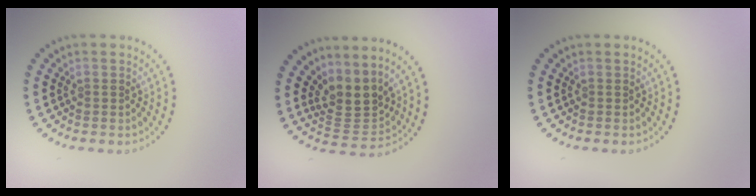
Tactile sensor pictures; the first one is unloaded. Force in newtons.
{"total": 3.4, "press": 2.6, "slide": 2.2}
{"total": 0.0}